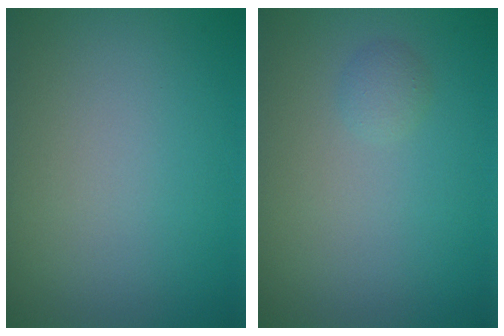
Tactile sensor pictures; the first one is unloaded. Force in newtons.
{"total": 0.8, "press": 0.8, "slide": 0.0}